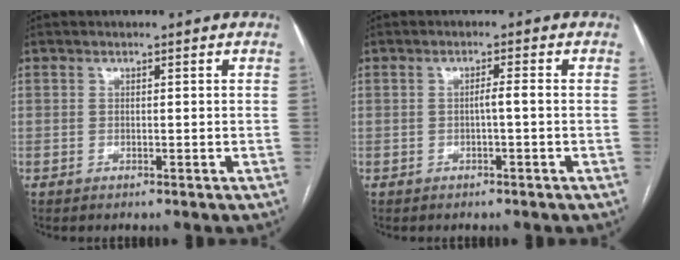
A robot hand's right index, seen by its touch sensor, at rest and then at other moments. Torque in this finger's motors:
{"motor_torque": [0.36, -0.07, 0.13, 0.04]}